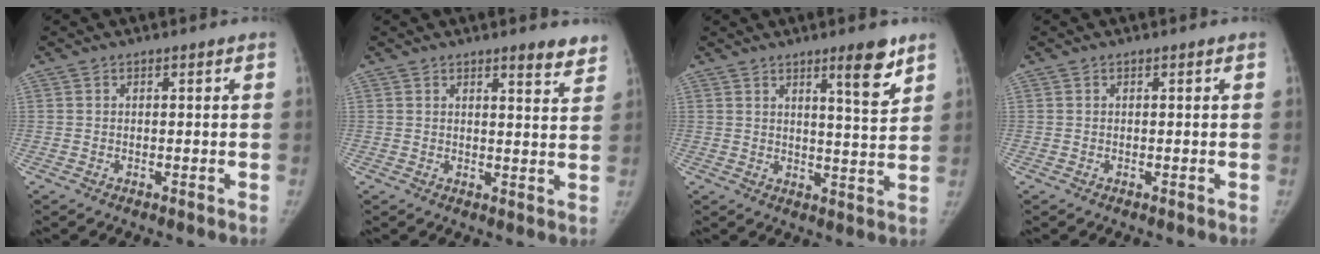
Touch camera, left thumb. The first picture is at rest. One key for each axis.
{"total": 4.8, "fx": 3.9, "fy": 1.1, "fz": 2.7, "tx": -0.017, "ty": -0.024, "tz": 0.044}
{"total": 7.6, "fx": 4.9, "fy": 1.1, "fz": 5.7, "tx": -0.073, "ty": -0.037, "tz": 0.071}
{"total": 0.0}